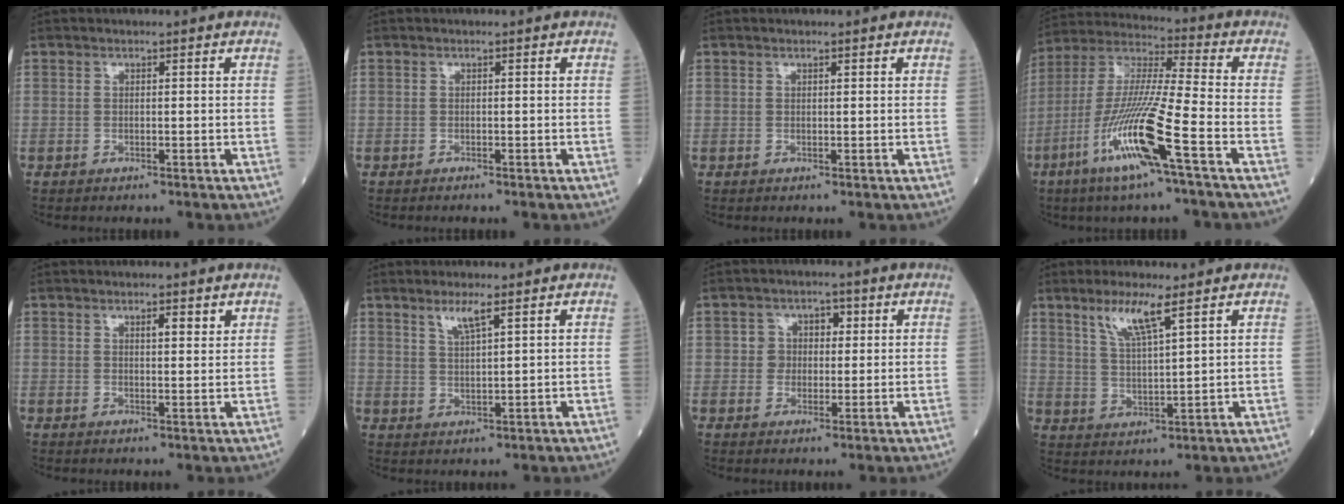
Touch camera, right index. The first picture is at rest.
{"total": 0.5, "force": [-0.5, 0.0, 0.2], "torque": [-0.001, -0.001, -0.010]}
{"total": 0.0}
{"total": 15.6, "force": [-6.9, -0.4, 13.9], "torque": [-0.289, -0.019, -0.137]}
{"total": 2.2, "force": [1.5, 0.5, 1.6], "torque": [-0.025, -0.003, 0.022]}
{"total": 3.5, "force": [2.3, 0.1, 2.6], "torque": [-0.054, -0.002, 0.047]}
{"total": 3.9, "force": [0.7, 3.5, 1.6], "torque": [-0.017, 0.016, 0.010]}
{"total": 6.5, "force": [4.2, 0.2, 5.0], "torque": [-0.100, -0.006, 0.082]}